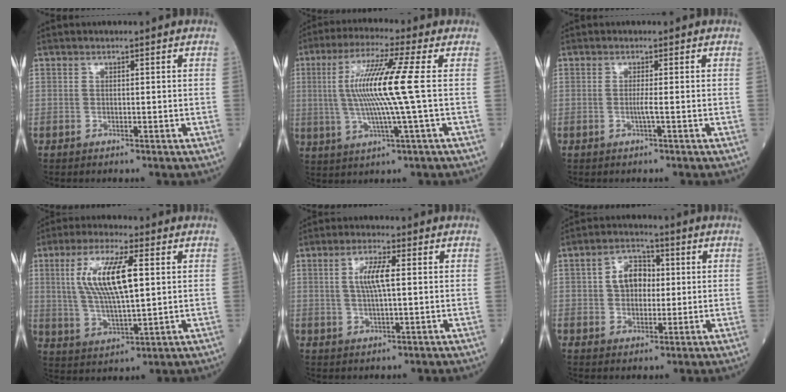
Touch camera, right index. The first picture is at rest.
{"total": 11.6, "force": [0.9, -1.3, 11.5], "torque": [-0.229, 0.004, 0.014]}
{"total": 1.1, "force": [-0.3, -0.4, 1.0], "torque": [-0.015, 0.000, -0.009]}
{"total": 11.8, "force": [2.7, 2.6, 11.2], "torque": [-0.229, 0.006, 0.053]}
{"total": 5.0, "force": [0.9, 0.9, 4.9], "torque": [-0.098, 0.006, 0.016]}
{"total": 6.2, "force": [0.7, 4.2, 4.5], "torque": [-0.078, 0.018, 0.012]}